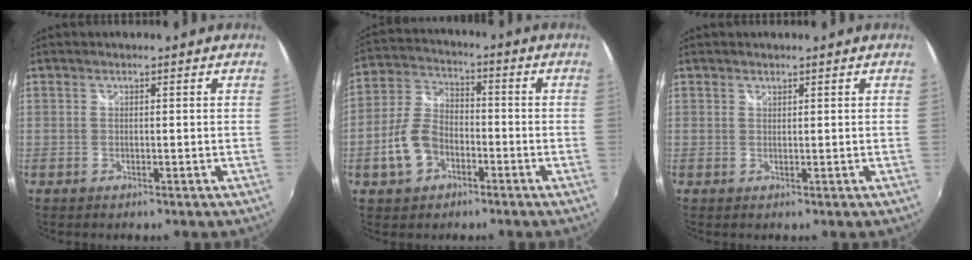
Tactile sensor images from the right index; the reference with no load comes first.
{"total": 9.3, "force": [-3.8, 6.3, 5.6], "torque": [-0.128, 0.018, -0.066]}
{"total": 0.5, "force": [0.5, 0.2, 0.0], "torque": [0.001, 0.000, 0.009]}